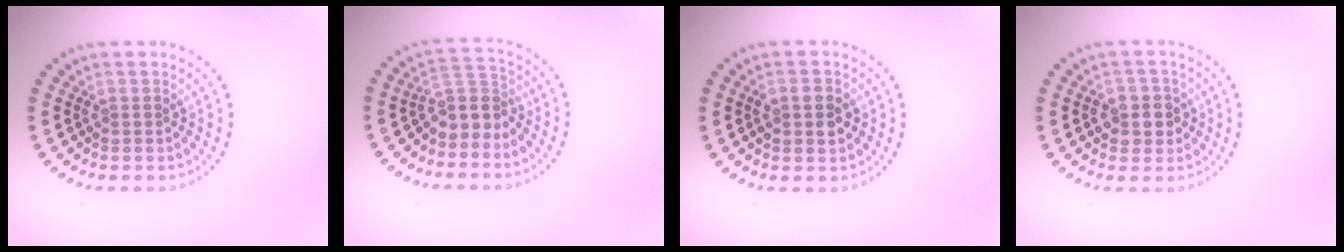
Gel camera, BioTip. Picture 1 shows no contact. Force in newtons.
{"total": 3.0, "press": 2.2, "slide": 2.0}
{"total": 2.8, "press": 2.8, "slide": 0.1}
{"total": 2.6, "press": 2.4, "slide": 1.0}